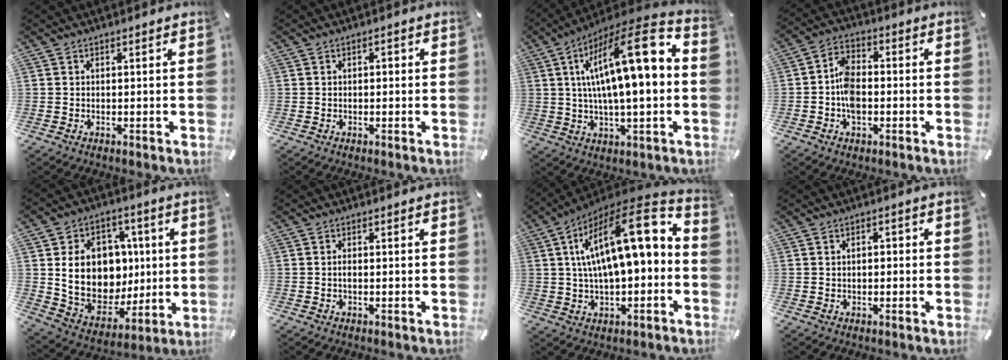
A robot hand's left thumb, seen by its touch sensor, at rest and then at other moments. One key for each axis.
{"total": 1.1, "fx": -0.1, "fy": 0.7, "fz": 0.8, "tx": -0.015, "ty": 0.006, "tz": -0.006}
{"total": 20.3, "fx": 3.2, "fy": 6.3, "fz": 19.1, "tx": -0.306, "ty": -0.018, "tz": 0.042}
{"total": 7.2, "fx": -1.9, "fy": 5.1, "fz": 4.7, "tx": -0.091, "ty": 0.017, "tz": -0.032}
{"total": 17.2, "fx": 2.8, "fy": 14.3, "fz": 9.0, "tx": -0.148, "ty": -0.017, "tz": 0.071}
{"total": 1.1, "fx": -0.3, "fy": 0.4, "fz": 1.0, "tx": -0.019, "ty": -0.001, "tz": -0.005}
{"total": 20.0, "fx": 4.3, "fy": 8.4, "fz": 17.7, "tx": -0.286, "ty": -0.021, "tz": 0.063}
{"total": 1.8, "fx": -0.3, "fy": 1.2, "fz": 1.3, "tx": -0.025, "ty": 0.007, "tz": -0.009}